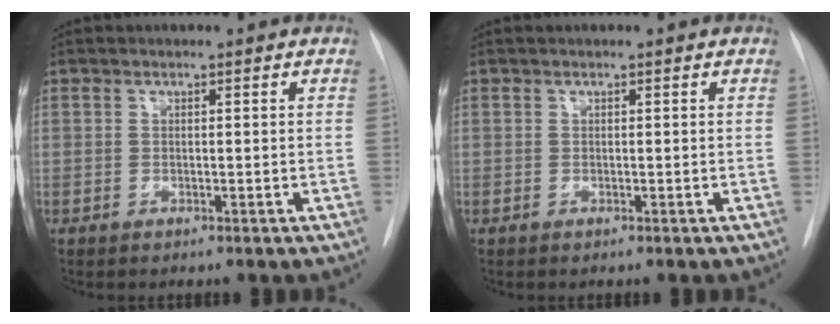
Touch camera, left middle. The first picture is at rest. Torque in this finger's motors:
{"motor_torque": [0.20, -0.13, -0.06, -0.01]}